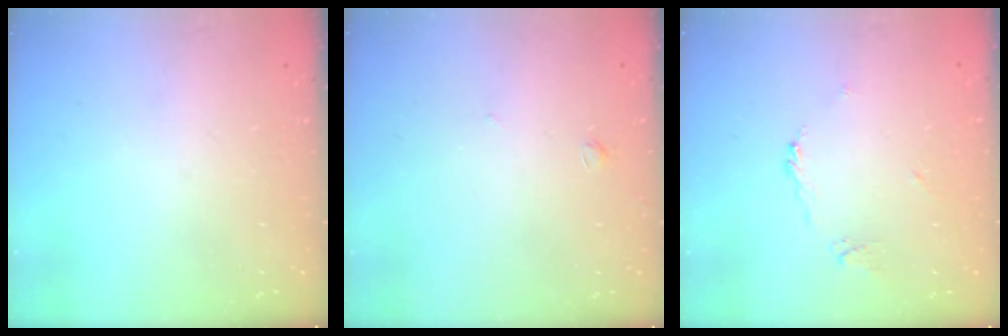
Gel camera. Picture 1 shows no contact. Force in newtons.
{"total": 1.5, "press": 1.4, "slide": 0.5}
{"total": 3.6, "press": 3.5, "slide": 0.6}